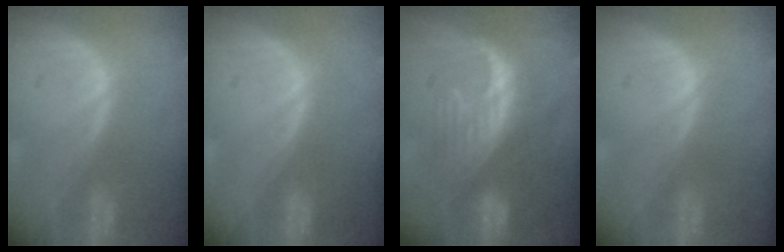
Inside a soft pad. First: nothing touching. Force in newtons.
{"total": 0.0}
{"total": 8.5, "press": 8.3, "slide": 1.6}
{"total": 0.0}